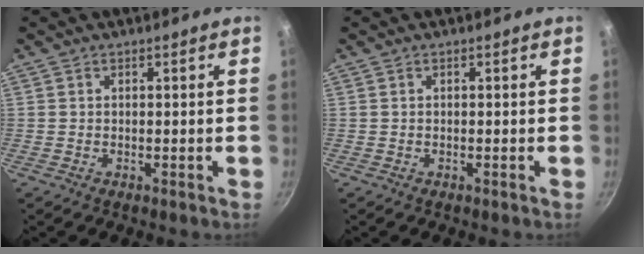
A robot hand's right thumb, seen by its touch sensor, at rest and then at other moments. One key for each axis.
{"total": 0.0}